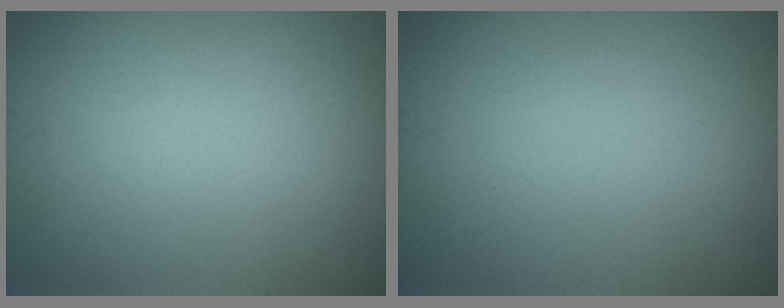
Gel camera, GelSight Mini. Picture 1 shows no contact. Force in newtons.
{"total": 0.0}